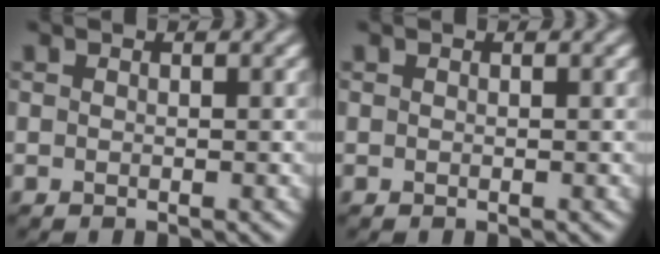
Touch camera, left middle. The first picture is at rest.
{"total": 0.0}